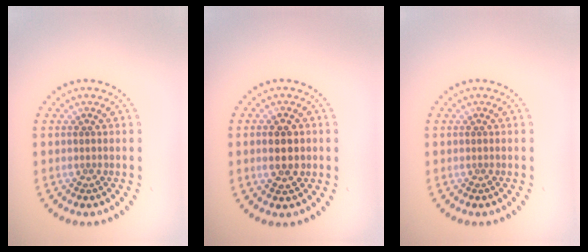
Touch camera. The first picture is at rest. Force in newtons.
{"total": 3.7, "press": 3.7, "slide": 0.2}
{"total": 0.0}